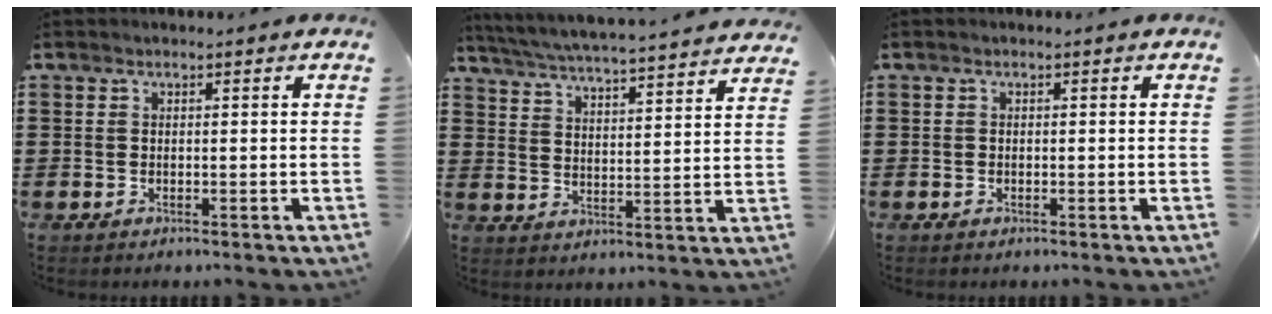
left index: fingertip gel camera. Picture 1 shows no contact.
{"total": 5.1, "force": [4.9, -0.8, 1.3], "torque": [-0.050, -0.040, 0.080]}
{"total": 0.0}